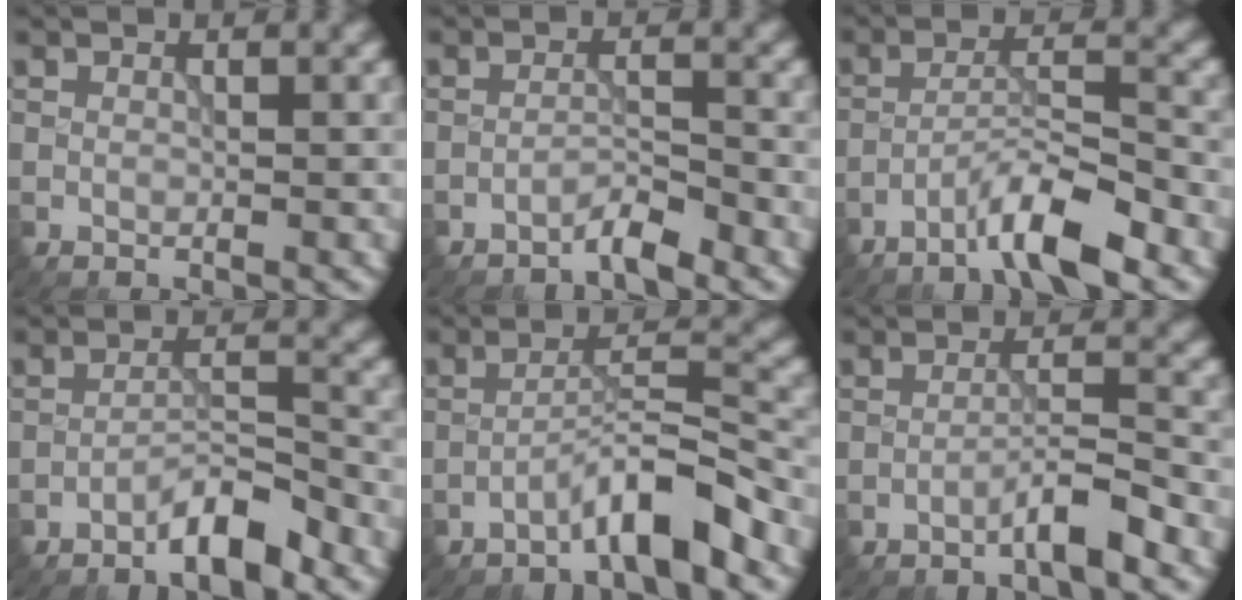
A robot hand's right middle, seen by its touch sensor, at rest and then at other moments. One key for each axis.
{"total": 2.0, "fx": -1.8, "fy": 0.1, "fz": 0.9, "tx": -0.010, "ty": 0.009, "tz": -0.036}
{"total": 5.2, "fx": -3.7, "fy": 0.4, "fz": 3.7, "tx": -0.063, "ty": 0.012, "tz": -0.075}
{"total": 3.8, "fx": -2.9, "fy": 0.6, "fz": 2.4, "tx": -0.040, "ty": 0.012, "tz": -0.057}
{"total": 4.8, "fx": -3.4, "fy": 0.4, "fz": 3.4, "tx": -0.057, "ty": 0.020, "tz": -0.068}
{"total": 2.9, "fx": -1.9, "fy": 0.1, "fz": 2.2, "tx": -0.035, "ty": 0.013, "tz": -0.041}